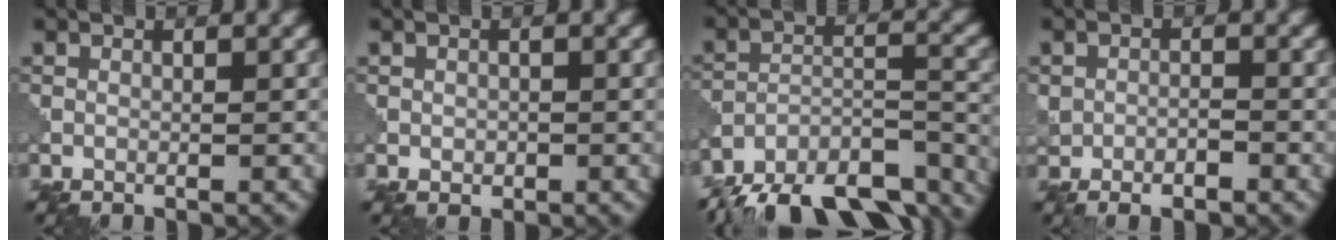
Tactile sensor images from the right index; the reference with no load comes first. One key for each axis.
{"total": 0.7, "fx": -0.1, "fy": 0.6, "fz": 0.4, "tx": -0.005, "ty": -0.003, "tz": -0.002}
{"total": 12.6, "fx": -10.8, "fy": 4.2, "fz": 5.0, "tx": -0.088, "ty": 0.004, "tz": -0.153}
{"total": 2.2, "fx": -1.1, "fy": 1.2, "fz": 1.5, "tx": -0.029, "ty": 0.000, "tz": -0.020}